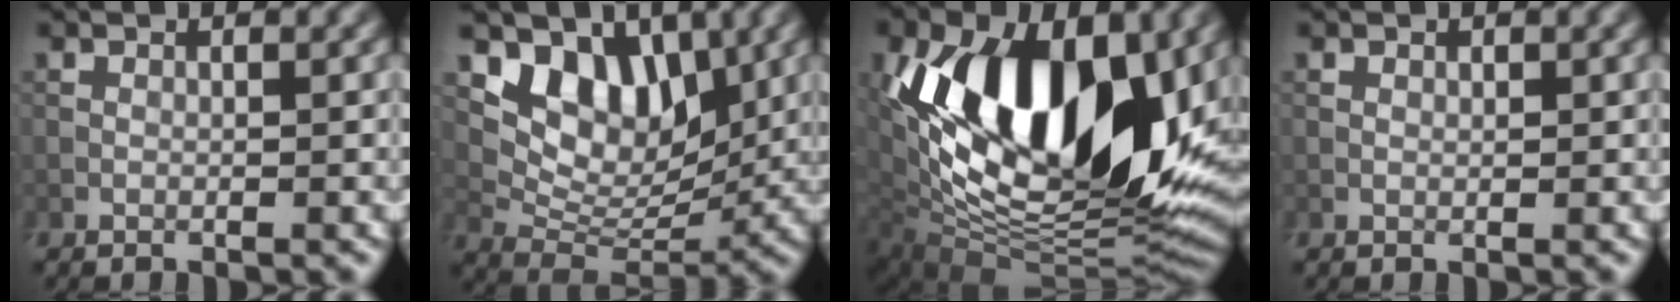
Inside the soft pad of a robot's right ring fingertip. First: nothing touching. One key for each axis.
{"total": 7.5, "fx": 3.2, "fy": 4.8, "fz": 4.8, "tx": -0.069, "ty": -0.016, "tz": 0.062}
{"total": 16.6, "fx": 3.5, "fy": 9.4, "fz": 13.3, "tx": -0.236, "ty": -0.007, "tz": 0.049}
{"total": 0.0}